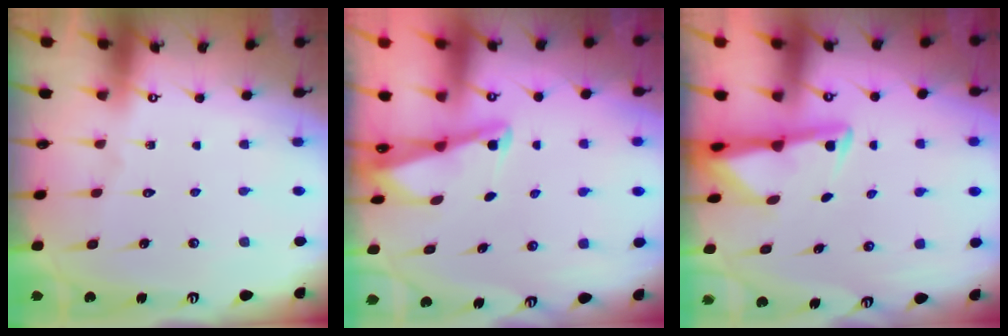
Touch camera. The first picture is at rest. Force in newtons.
{"total": 2.1, "press": 2.1, "slide": 0.3}
{"total": 3.0, "press": 2.9, "slide": 0.6}